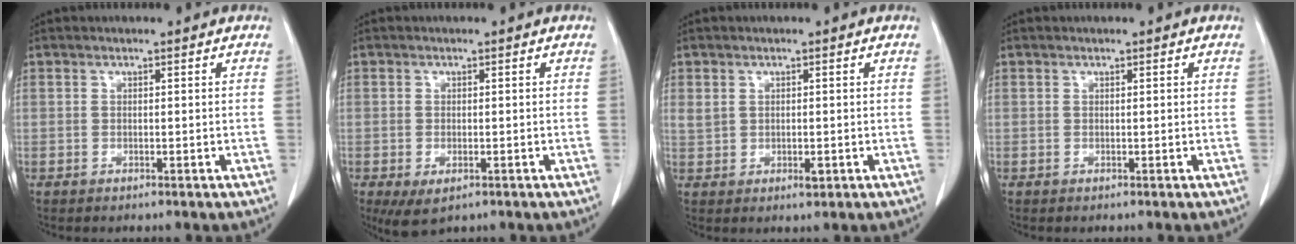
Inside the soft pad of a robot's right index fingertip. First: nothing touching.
{"total": 4.3, "force": [-2.2, 2.0, 3.2], "torque": [-0.058, -0.011, -0.028]}
{"total": 2.7, "force": [0.2, 1.7, 2.1], "torque": [-0.038, 0.003, 0.012]}
{"total": 0.0}